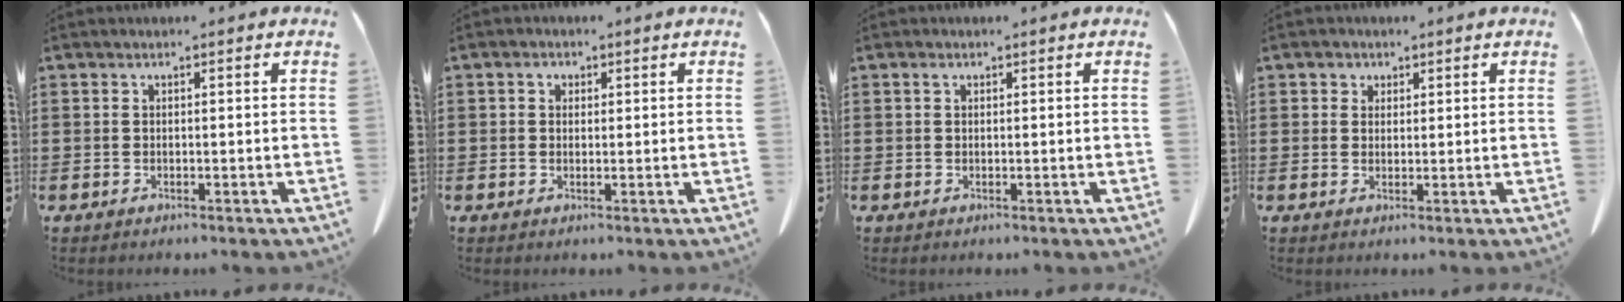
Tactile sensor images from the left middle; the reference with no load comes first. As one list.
[{"total": 1.2, "force": [0.3, 1.0, 0.5], "torque": [-0.013, 0.008, 0.006]}, {"total": 0.7, "force": [0.3, 0.4, 0.5], "torque": [-0.012, 0.004, 0.006]}, {"total": 1.6, "force": [1.0, 1.2, 0.2], "torque": [0.000, 0.003, 0.017]}]